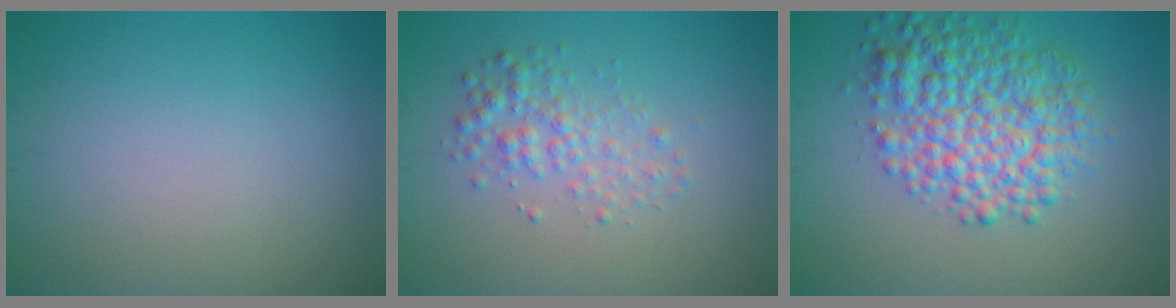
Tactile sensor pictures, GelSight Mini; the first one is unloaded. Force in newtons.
{"total": 2.5, "press": 2.5, "slide": 0.0}
{"total": 7.3, "press": 7.3, "slide": 0.1}